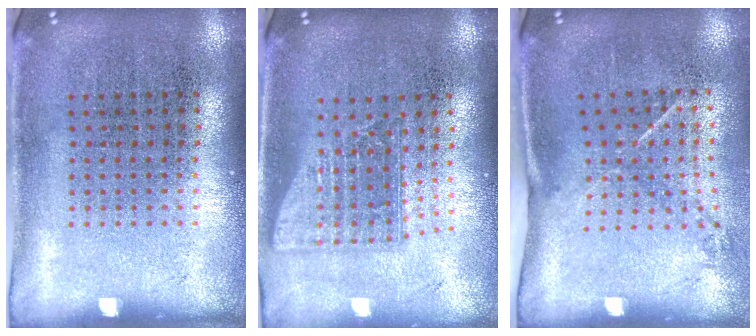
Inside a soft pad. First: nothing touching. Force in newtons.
{"total": 1.5, "press": 1.2, "slide": 0.9}
{"total": 1.5, "press": 1.0, "slide": 1.1}